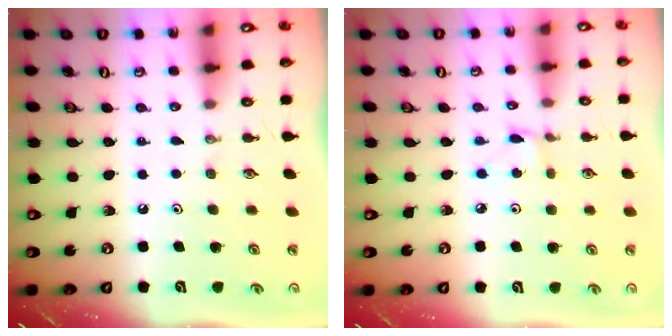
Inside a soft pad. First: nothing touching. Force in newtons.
{"total": 2.2, "press": 2.2, "slide": 0.3}